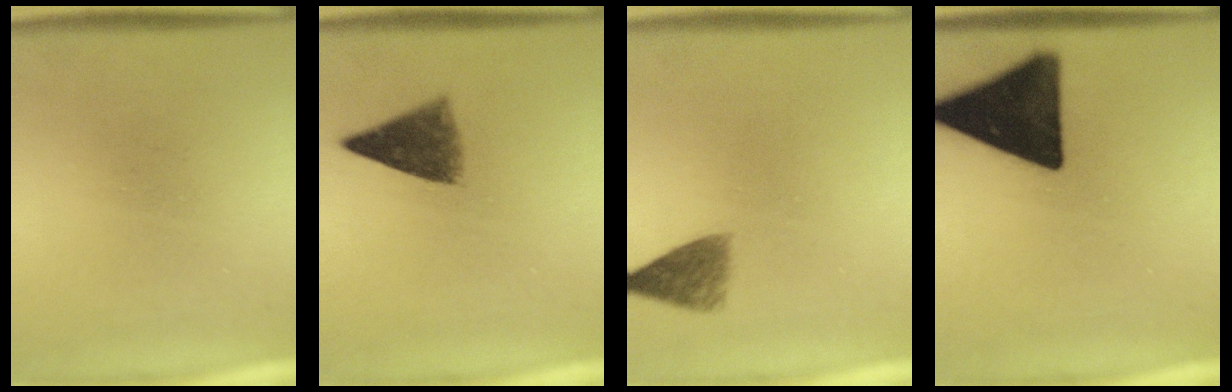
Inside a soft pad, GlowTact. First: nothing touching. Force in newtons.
{"total": 7.1}
{"total": 3.4}
{"total": 18.0}